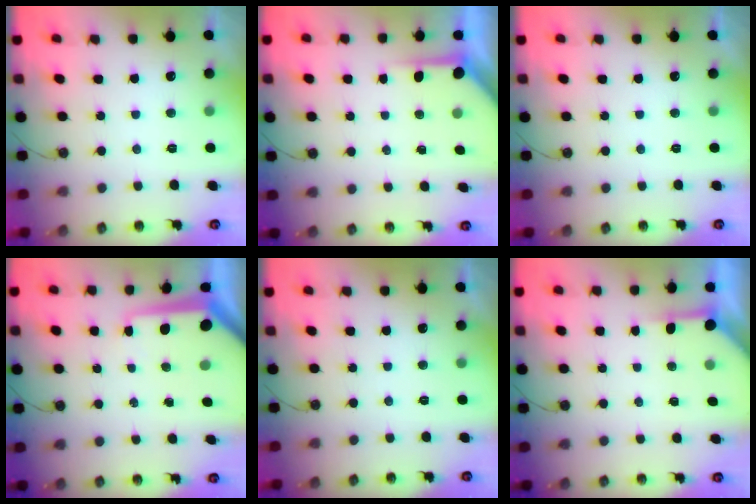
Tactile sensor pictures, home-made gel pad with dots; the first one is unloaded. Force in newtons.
{"total": 3.9, "press": 3.9, "slide": 0.4}
{"total": 0.0}
{"total": 8.7, "press": 8.7, "slide": 0.8}
{"total": 0.0}
{"total": 3.7, "press": 3.7, "slide": 0.4}